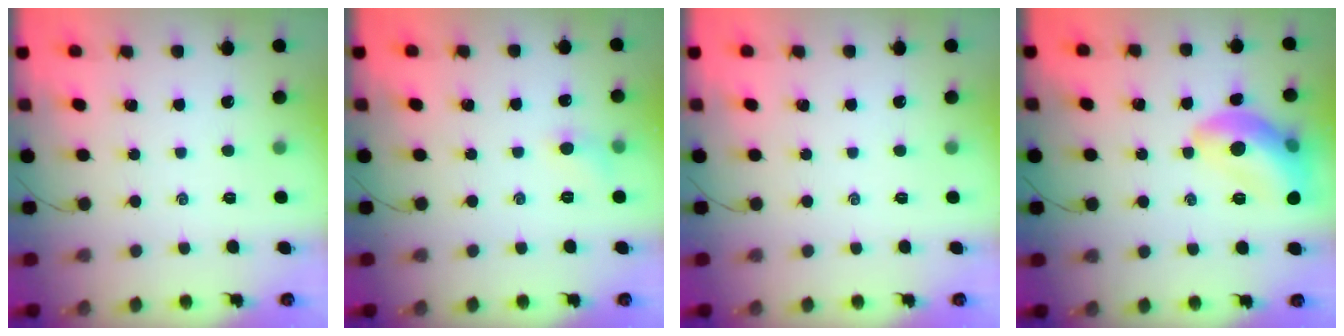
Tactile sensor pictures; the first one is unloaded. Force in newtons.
{"total": 5.2, "press": 4.9, "slide": 1.7}
{"total": 0.0}
{"total": 13.9, "press": 13.8, "slide": 1.0}